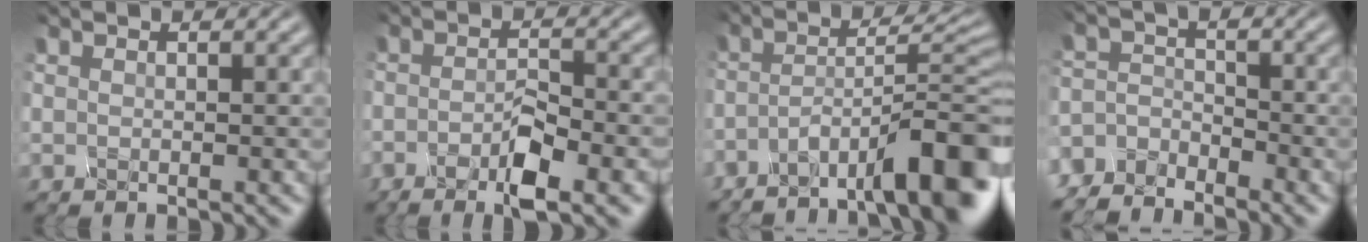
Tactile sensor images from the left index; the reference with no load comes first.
{"total": 4.2, "force": [-3.0, 0.2, 2.9], "torque": [-0.068, -0.003, -0.030]}
{"total": 9.3, "force": [-6.1, 1.2, 6.9], "torque": [-0.106, 0.015, -0.084]}
{"total": 4.9, "force": [-4.8, 0.2, -0.8], "torque": [-0.002, 0.000, -0.078]}